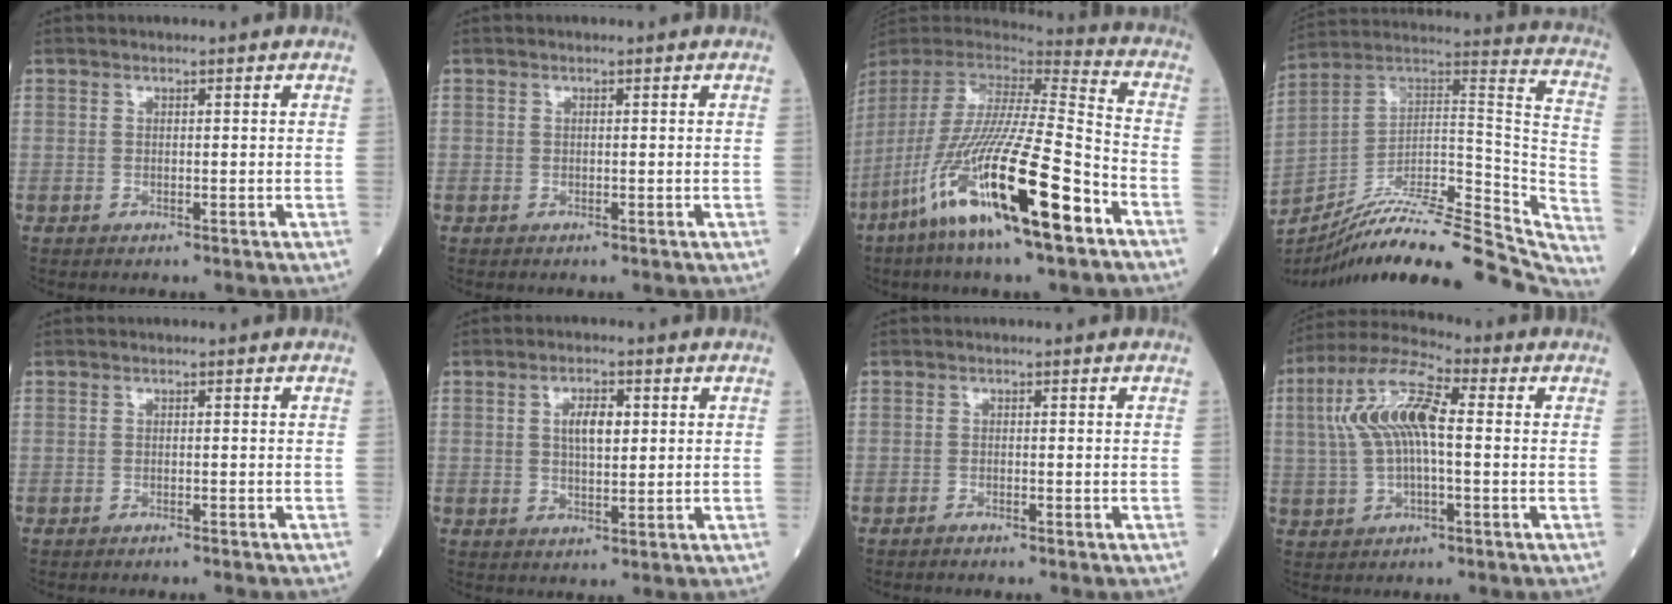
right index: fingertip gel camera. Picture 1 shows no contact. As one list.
[{"total": 0.0}, {"total": 25.0, "force": [-12.9, 2.4, 21.3], "torque": [-0.423, -0.072, -0.244]}, {"total": 32.3, "force": [-28.2, 4.9, 15.0], "torque": [-0.167, -0.002, -0.410]}, {"total": 1.7, "force": [-1.6, 0.0, 0.6], "torque": [-0.012, 0.000, -0.017]}, {"total": 4.4, "force": [1.2, 1.6, 3.9], "torque": [-0.070, 0.004, 0.023]}, {"total": 0.7, "force": [-0.6, 0.0, 0.3], "torque": [-0.011, -0.001, -0.008]}, {"total": 10.7, "force": [1.2, 2.9, 10.2], "torque": [-0.218, 0.029, 0.022]}]